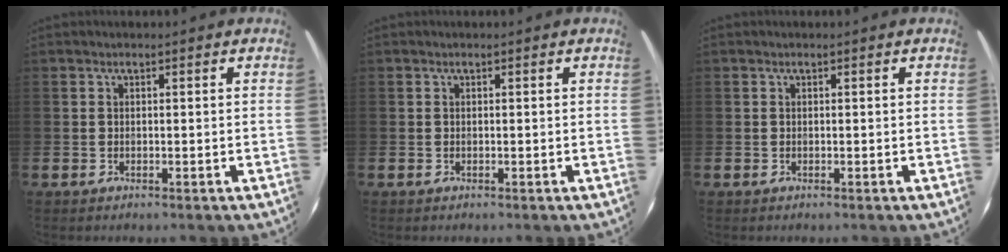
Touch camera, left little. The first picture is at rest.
{"total": 0.0}
{"total": 0.0}